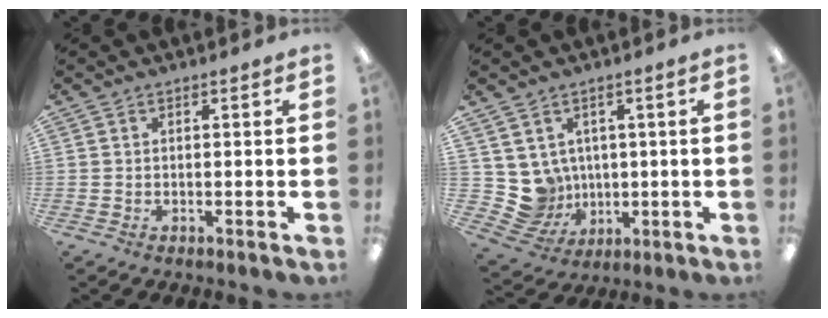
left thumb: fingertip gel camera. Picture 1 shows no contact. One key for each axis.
{"total": 7.3, "fx": 2.1, "fy": 7.0, "fz": 0.9, "tx": -0.052, "ty": -0.023, "tz": 0.049}